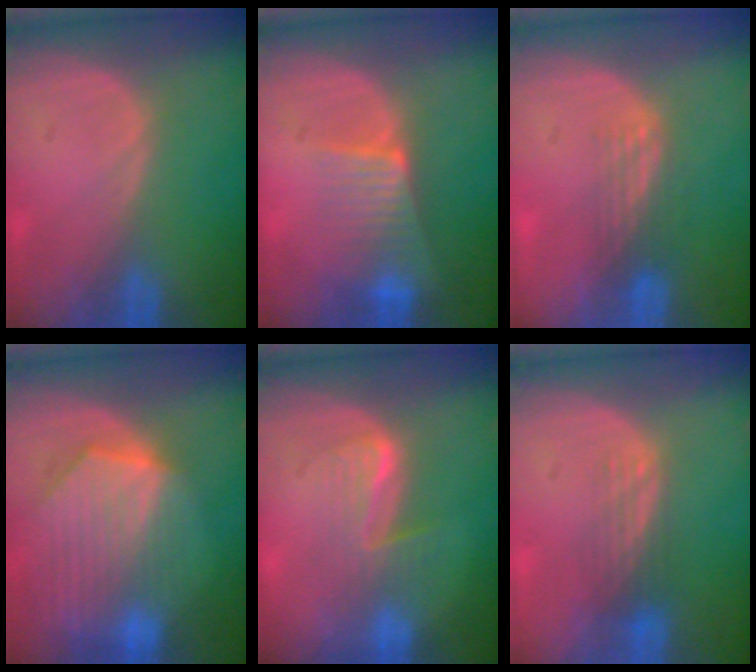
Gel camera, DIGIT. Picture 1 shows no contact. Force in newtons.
{"total": 6.4, "press": 5.7, "slide": 3.1}
{"total": 3.4, "press": 2.8, "slide": 1.9}
{"total": 10.3, "press": 9.0, "slide": 5.1}
{"total": 4.5, "press": 4.5, "slide": 0.5}
{"total": 3.7, "press": 3.0, "slide": 2.2}